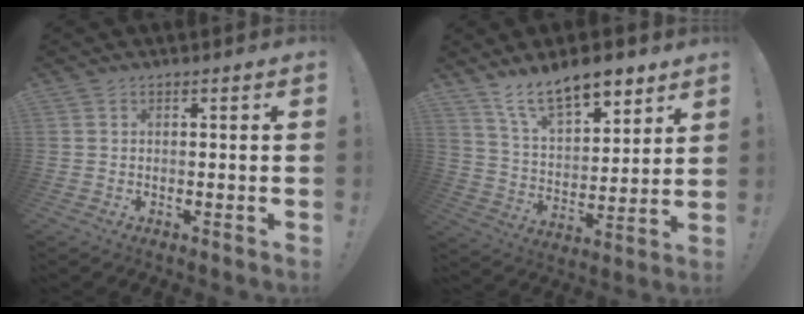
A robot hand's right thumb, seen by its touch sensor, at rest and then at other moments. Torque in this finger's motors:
{"motor_torque": [0.84, 1.34, 0.19, 0.19, 0.28]}